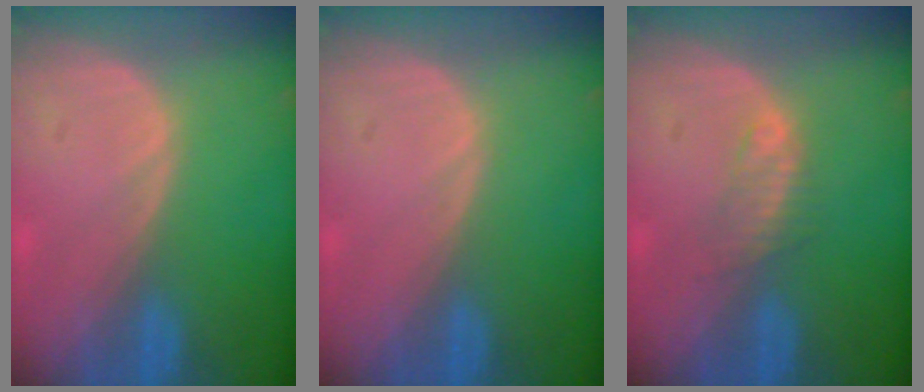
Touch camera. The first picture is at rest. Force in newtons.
{"total": 0.0}
{"total": 2.3, "press": 2.3, "slide": 0.2}